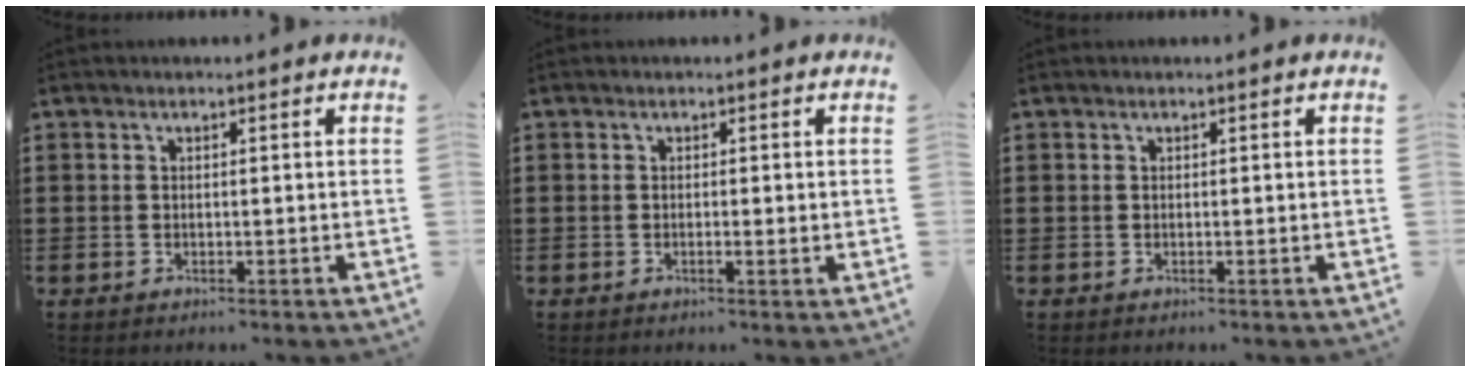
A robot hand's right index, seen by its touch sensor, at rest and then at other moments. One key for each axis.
{"total": 0.7, "fx": -0.1, "fy": 0.1, "fz": 0.7, "tx": -0.012, "ty": -0.003, "tz": -0.002}
{"total": 0.0}